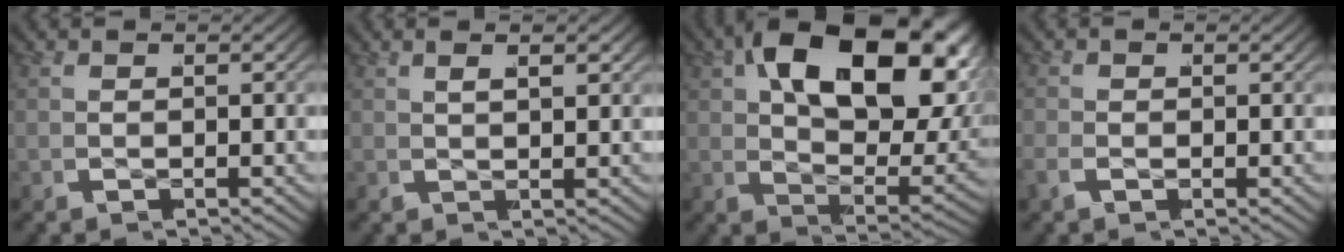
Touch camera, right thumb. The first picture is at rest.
{"total": 1.7, "force": [1.0, -1.3, 0.2], "torque": [0.006, 0.018, 0.017]}
{"total": 14.7, "force": [4.3, 7.4, 12.0], "torque": [-0.188, -0.002, 0.066]}
{"total": 0.0}